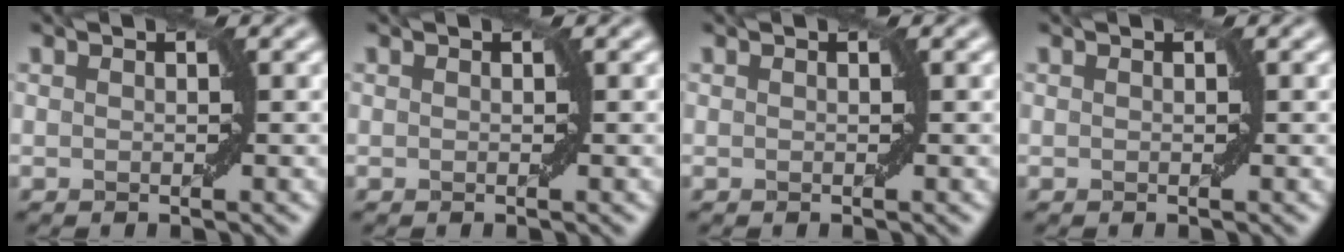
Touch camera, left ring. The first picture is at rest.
{"total": 0.0}
{"total": 0.0}
{"total": 0.0}